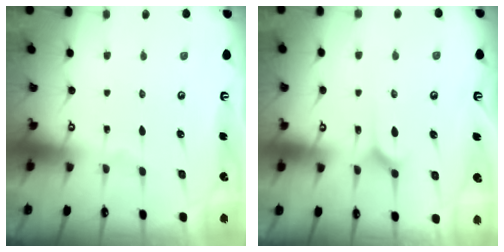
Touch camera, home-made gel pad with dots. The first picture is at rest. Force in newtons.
{"total": 5.3, "press": 5.2, "slide": 0.7}